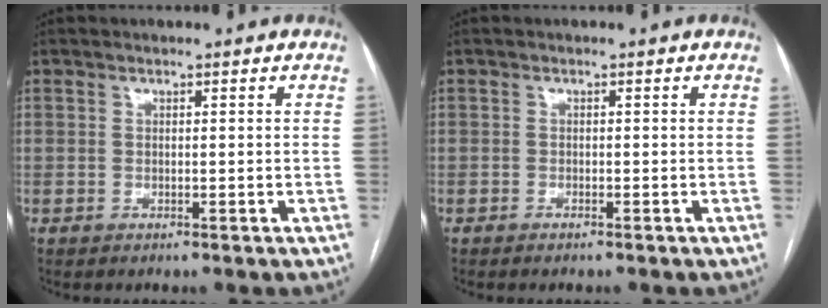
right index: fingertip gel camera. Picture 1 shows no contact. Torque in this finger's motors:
{"motor_torque": [0.01, 0.09, 0.09, 0.00]}